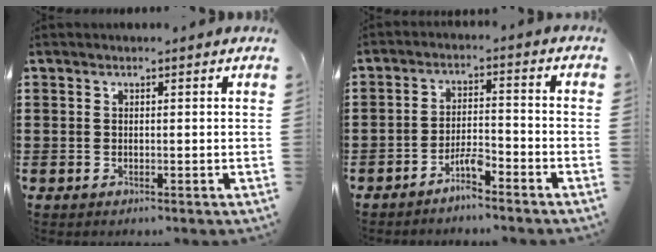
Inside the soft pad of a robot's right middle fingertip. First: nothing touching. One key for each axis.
{"total": 3.8, "fx": -3.2, "fy": 0.4, "fz": 2.1, "tx": -0.046, "ty": 0.004, "tz": -0.064}